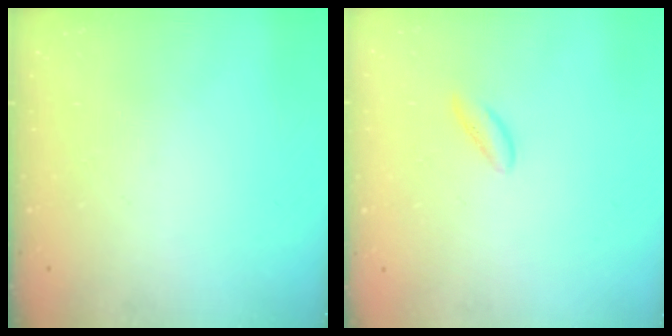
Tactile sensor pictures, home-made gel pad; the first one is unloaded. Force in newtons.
{"total": 1.3, "press": 1.2, "slide": 0.4}